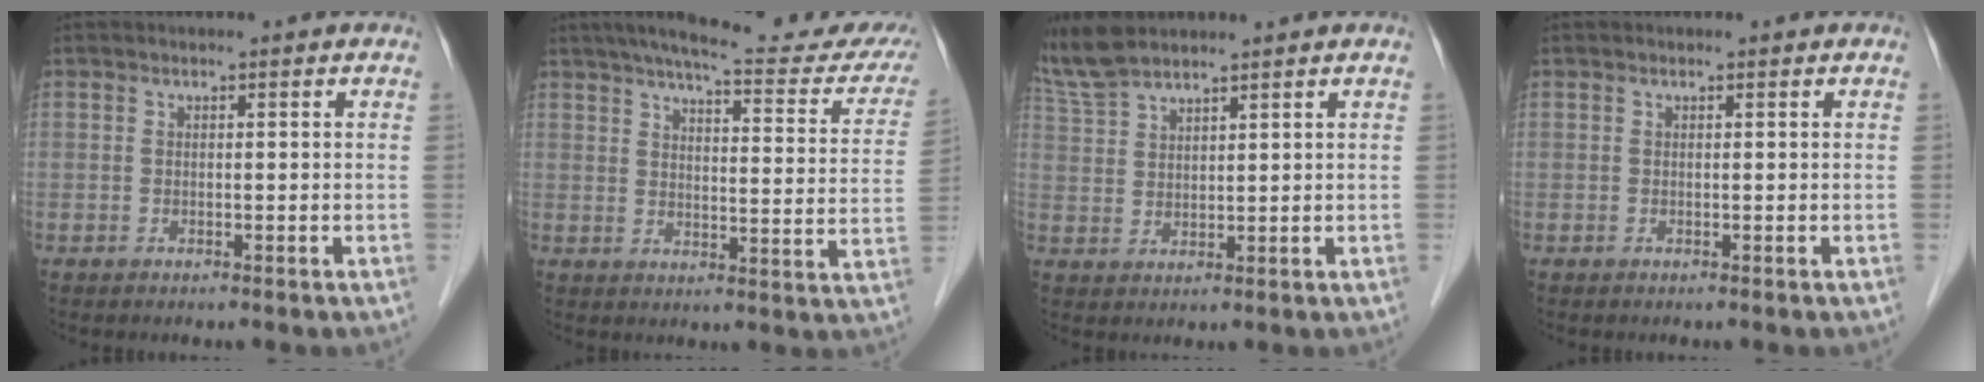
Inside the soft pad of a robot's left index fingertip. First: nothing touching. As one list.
[{"total": 22.0, "force": [18.8, 2.6, 11.2], "torque": [-0.151, -0.024, 0.222]}, {"total": 6.6, "force": [6.1, 0.9, 2.5], "torque": [-0.072, 0.018, 0.135]}, {"total": 0.0}]